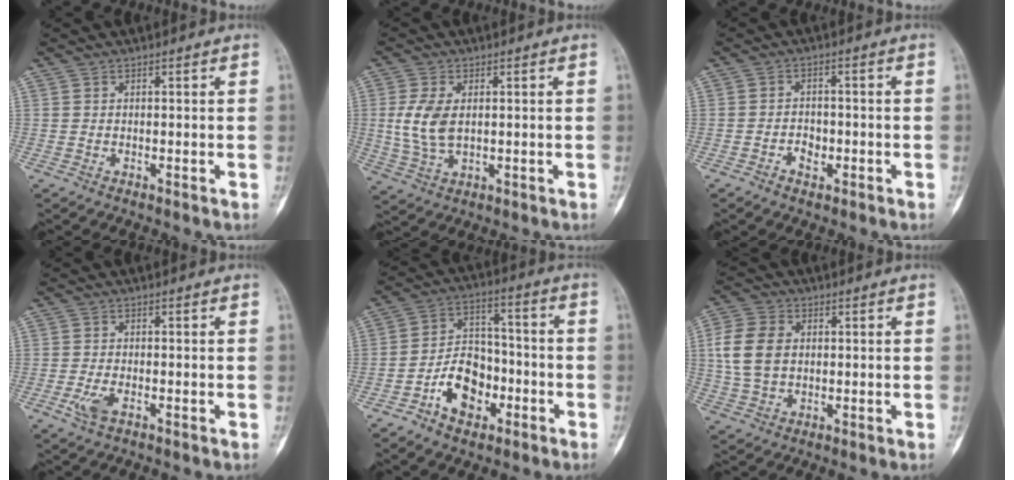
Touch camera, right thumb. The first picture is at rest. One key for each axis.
{"total": 7.7, "fx": 0.7, "fy": 4.5, "fz": 6.2, "tx": -0.134, "ty": -0.006, "tz": 0.021}
{"total": 3.2, "fx": -1.5, "fy": 2.2, "fz": 1.8, "tx": -0.018, "ty": 0.012, "tz": -0.025}
{"total": 3.0, "fx": -1.2, "fy": 1.4, "fz": 2.4, "tx": -0.059, "ty": -0.001, "tz": -0.024}
{"total": 11.3, "fx": -4.9, "fy": 7.7, "fz": 6.6, "tx": -0.084, "ty": 0.047, "tz": -0.088}
{"total": 9.6, "fx": 1.2, "fy": 7.0, "fz": 6.6, "tx": -0.134, "ty": 0.006, "tz": 0.025}